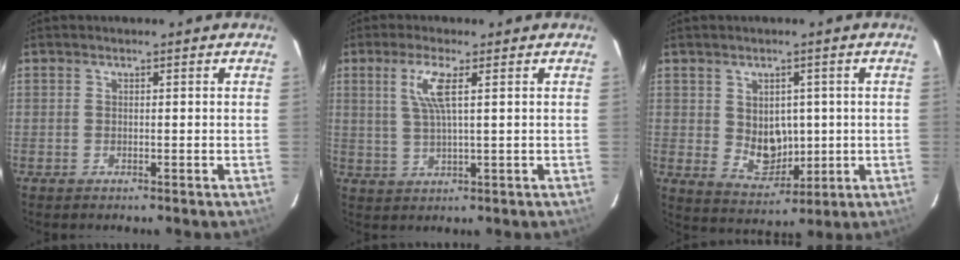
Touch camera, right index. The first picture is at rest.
{"total": 5.1, "force": [1.8, 0.3, 4.8], "torque": [-0.096, -0.001, 0.039]}
{"total": 7.0, "force": [0.5, 5.7, 4.0], "torque": [-0.070, -0.004, 0.028]}